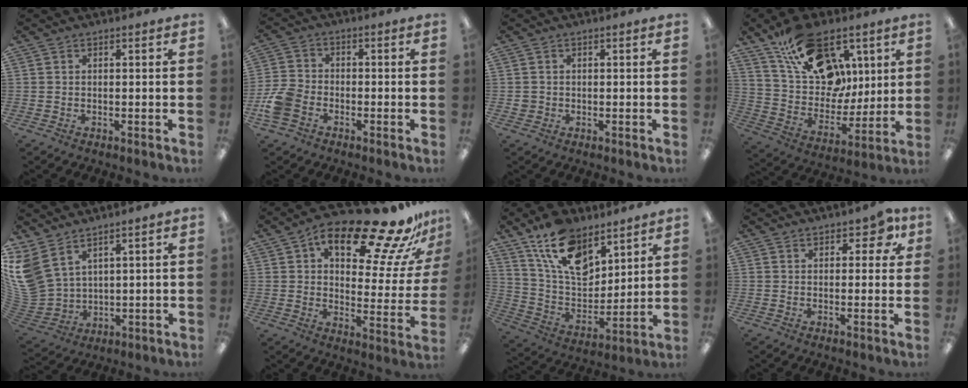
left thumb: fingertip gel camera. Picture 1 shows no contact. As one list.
[{"total": 7.4, "force": [-3.3, 5.2, 4.2], "torque": [-0.089, 0.018, -0.060]}, {"total": 1.7, "force": [-0.3, 1.7, 0.3], "torque": [-0.007, 0.001, -0.008]}, {"total": 20.9, "force": [10.7, 13.7, 11.6], "torque": [-0.191, -0.042, 0.203]}, {"total": 10.9, "force": [5.8, 7.1, 5.9], "torque": [-0.161, -0.033, 0.116]}, {"total": 22.1, "force": [14.3, 8.8, 14.4], "torque": [-0.194, -0.100, 0.228]}, {"total": 16.1, "force": [10.4, 8.6, 8.8], "torque": [-0.168, -0.050, 0.196]}, {"total": 4.8, "force": [2.5, 2.8, 2.9], "torque": [-0.028, -0.006, 0.042]}]